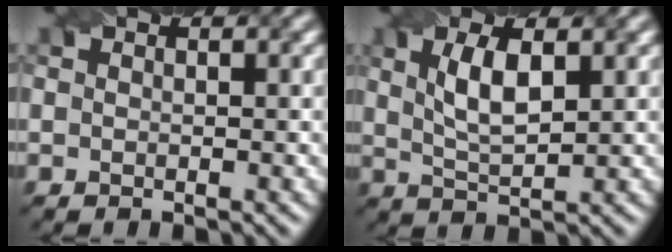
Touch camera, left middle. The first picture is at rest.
{"total": 4.1, "force": [1.3, 1.5, 3.6], "torque": [-0.078, 0.001, 0.027]}